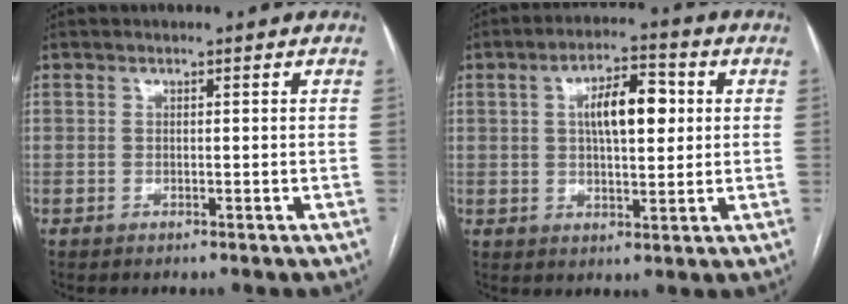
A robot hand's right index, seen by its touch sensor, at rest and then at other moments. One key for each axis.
{"total": 8.7, "fx": 1.9, "fy": 3.2, "fz": 7.8, "tx": -0.131, "ty": 0.017, "tz": 0.030}